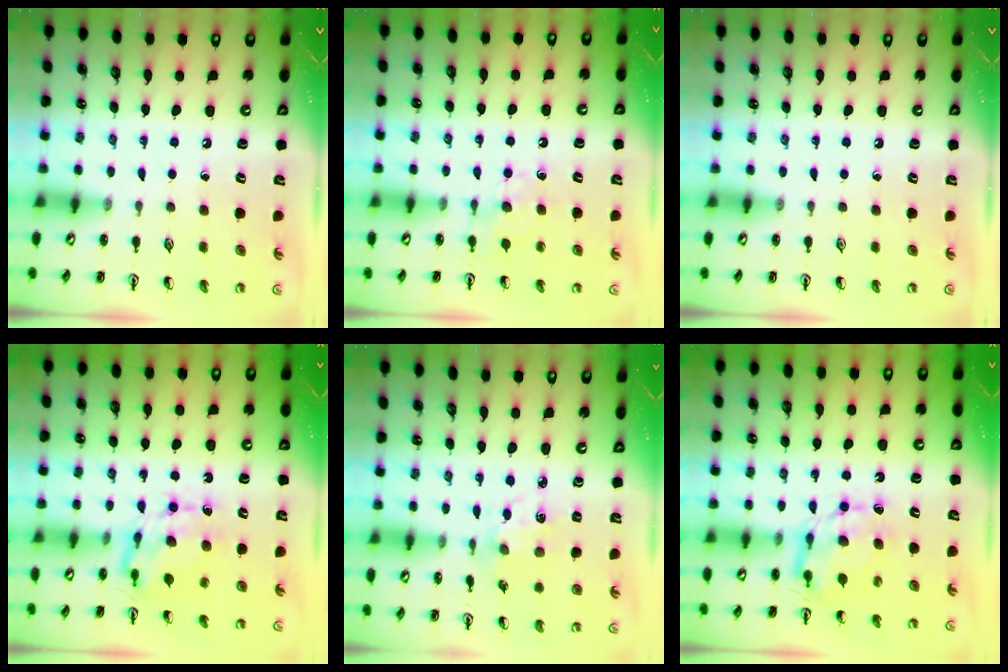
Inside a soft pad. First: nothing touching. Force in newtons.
{"total": 5.1, "press": 5.1, "slide": 0.6}
{"total": 0.0}
{"total": 6.9, "press": 6.9, "slide": 0.7}
{"total": 3.0, "press": 2.9, "slide": 0.6}
{"total": 6.7, "press": 6.7, "slide": 0.5}